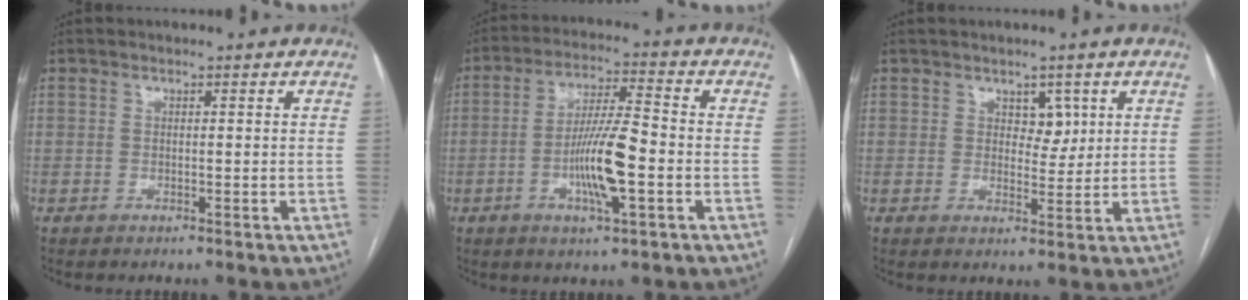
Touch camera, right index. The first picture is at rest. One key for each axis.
{"total": 10.4, "fx": -2.9, "fy": 1.2, "fz": 9.9, "tx": -0.188, "ty": -0.001, "tz": -0.055}
{"total": 3.4, "fx": 1.5, "fy": 2.1, "fz": 2.2, "tx": -0.024, "ty": 0.001, "tz": 0.024}